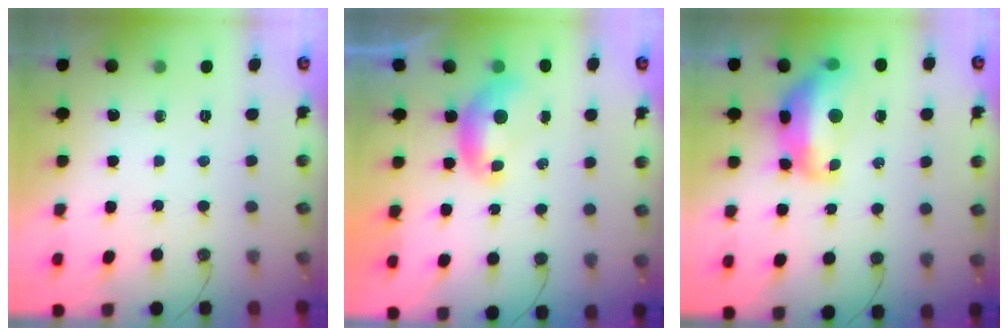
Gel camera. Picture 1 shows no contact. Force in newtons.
{"total": 0.0}
{"total": 7.1, "press": 7.0, "slide": 1.3}